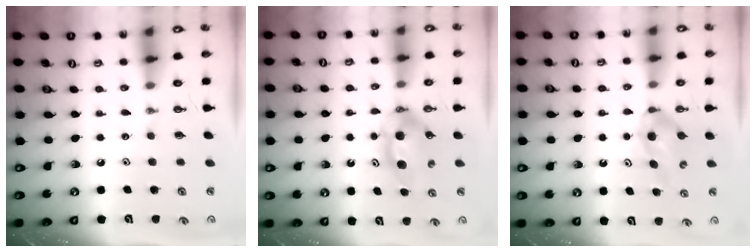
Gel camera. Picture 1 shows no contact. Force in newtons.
{"total": 5.7, "press": 5.5, "slide": 1.8}
{"total": 5.0, "press": 4.7, "slide": 1.7}